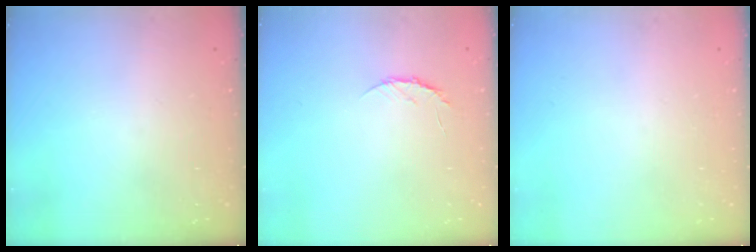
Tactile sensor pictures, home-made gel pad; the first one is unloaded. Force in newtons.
{"total": 4.7, "press": 4.6, "slide": 0.4}
{"total": 0.0}